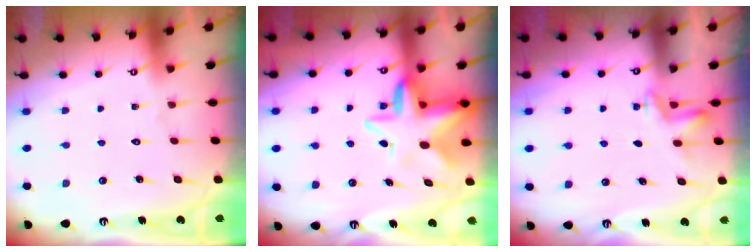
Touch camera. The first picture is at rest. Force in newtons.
{"total": 7.8, "press": 7.7, "slide": 1.3}
{"total": 2.8, "press": 2.7, "slide": 0.9}